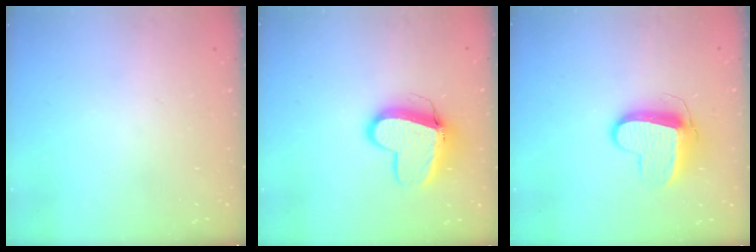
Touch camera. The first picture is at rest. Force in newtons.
{"total": 11.7, "press": 11.6, "slide": 1.3}
{"total": 10.9, "press": 10.8, "slide": 0.6}